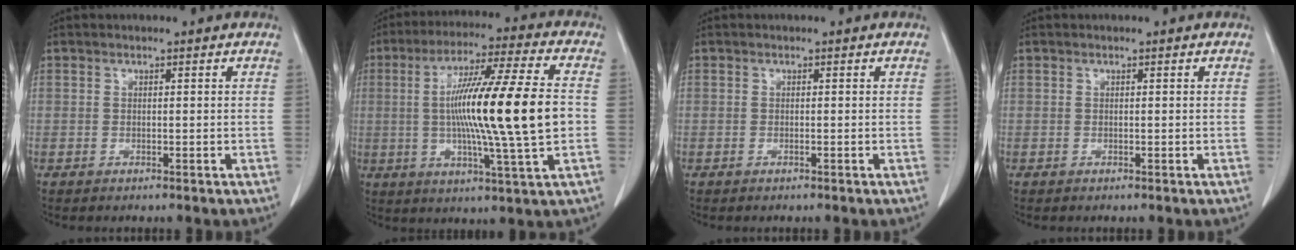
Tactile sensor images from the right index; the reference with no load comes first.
{"total": 18.6, "force": [-0.2, -0.2, 18.6], "torque": [-0.319, -0.003, -0.014]}
{"total": 0.0}
{"total": 0.0}